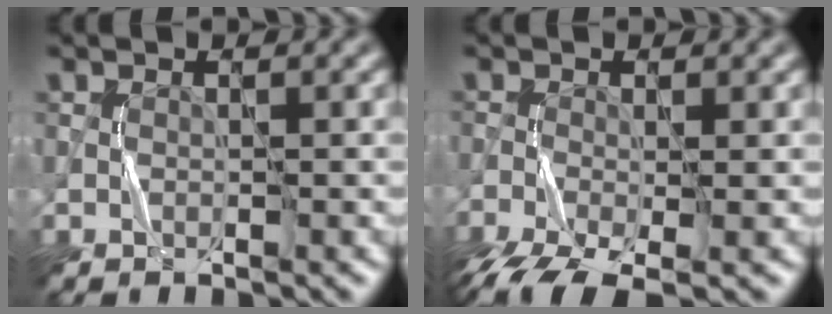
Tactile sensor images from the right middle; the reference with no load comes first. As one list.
[{"total": 5.7, "force": [-3.7, 2.0, 3.7], "torque": [-0.078, -0.019, -0.076]}]